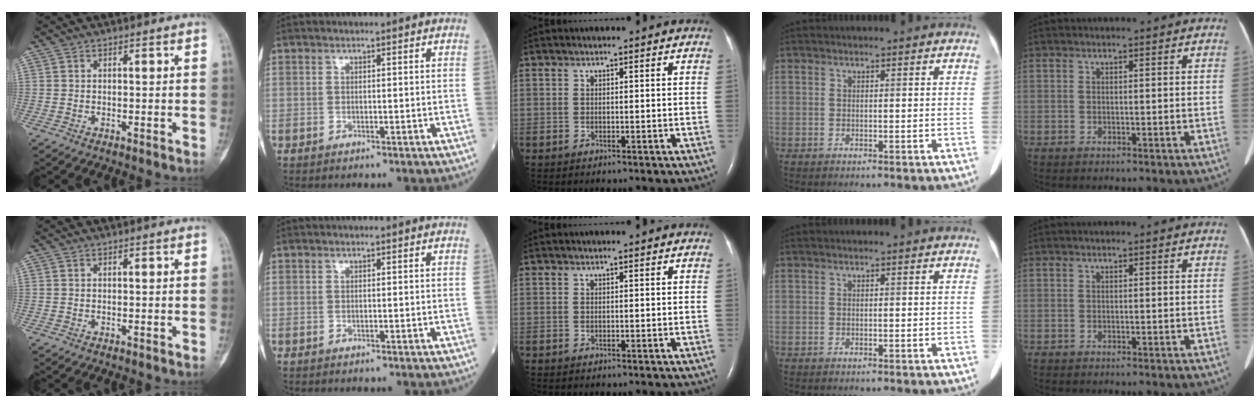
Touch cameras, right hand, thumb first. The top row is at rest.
{}